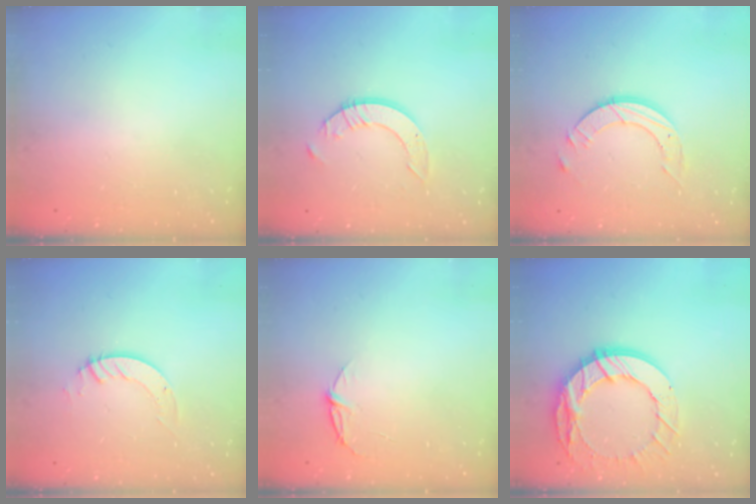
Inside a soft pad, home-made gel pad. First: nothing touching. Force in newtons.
{"total": 6.1, "press": 6.1, "slide": 0.6}
{"total": 9.0, "press": 9.0, "slide": 0.8}
{"total": 3.6, "press": 3.6, "slide": 0.1}
{"total": 4.9, "press": 4.9, "slide": 0.6}
{"total": 16.6, "press": 16.6, "slide": 1.5}